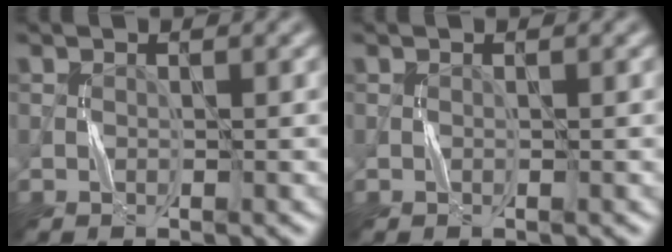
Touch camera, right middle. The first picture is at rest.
{"total": 0.0}